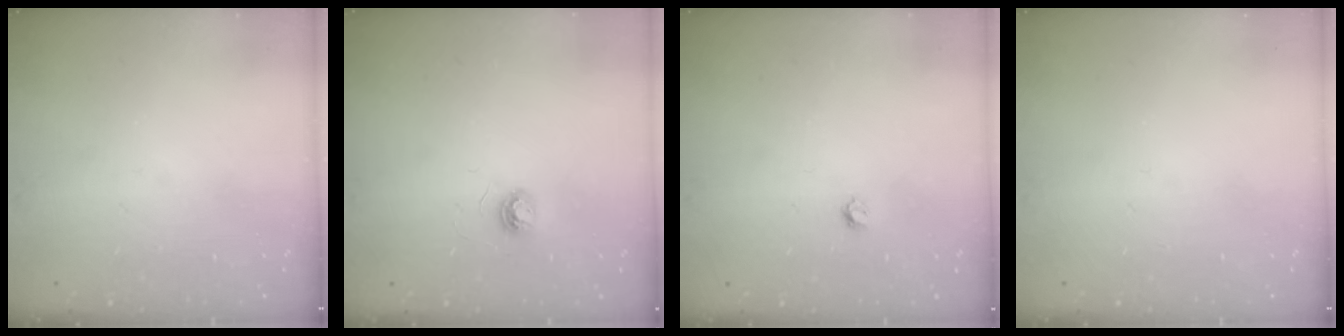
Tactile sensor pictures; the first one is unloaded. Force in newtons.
{"total": 3.7, "press": 3.7, "slide": 0.4}
{"total": 3.3, "press": 3.3, "slide": 0.3}
{"total": 0.0}